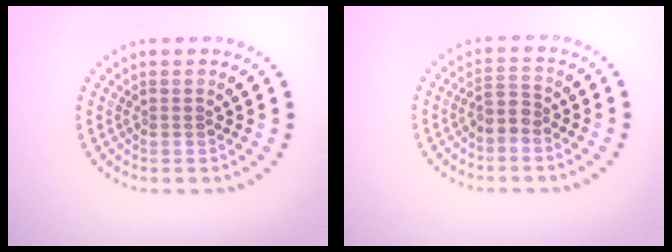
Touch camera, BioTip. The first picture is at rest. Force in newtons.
{"total": 1.7, "press": 1.5, "slide": 0.9}